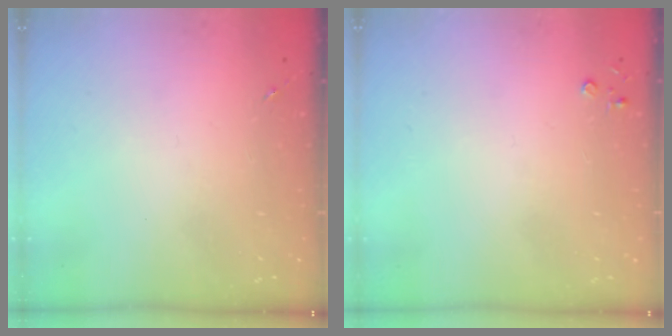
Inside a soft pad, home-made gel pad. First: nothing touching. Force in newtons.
{"total": 2.2, "press": 2.2, "slide": 0.3}